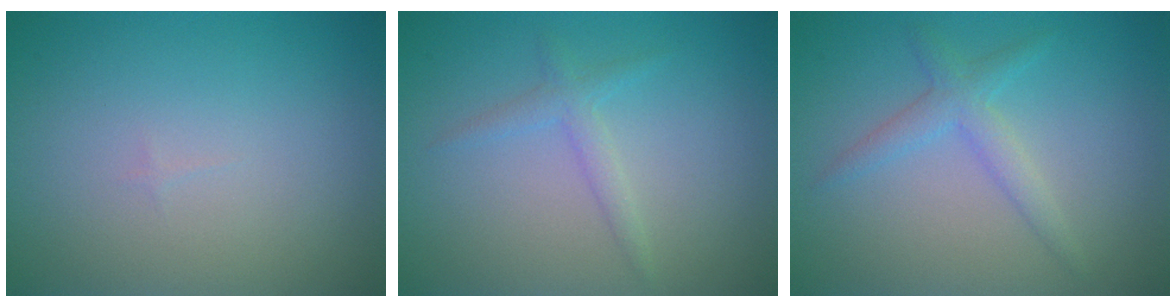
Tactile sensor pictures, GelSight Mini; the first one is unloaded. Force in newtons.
{"total": 1.5, "press": 1.5, "slide": 0.1}
{"total": 2.2, "press": 2.2, "slide": 0.1}